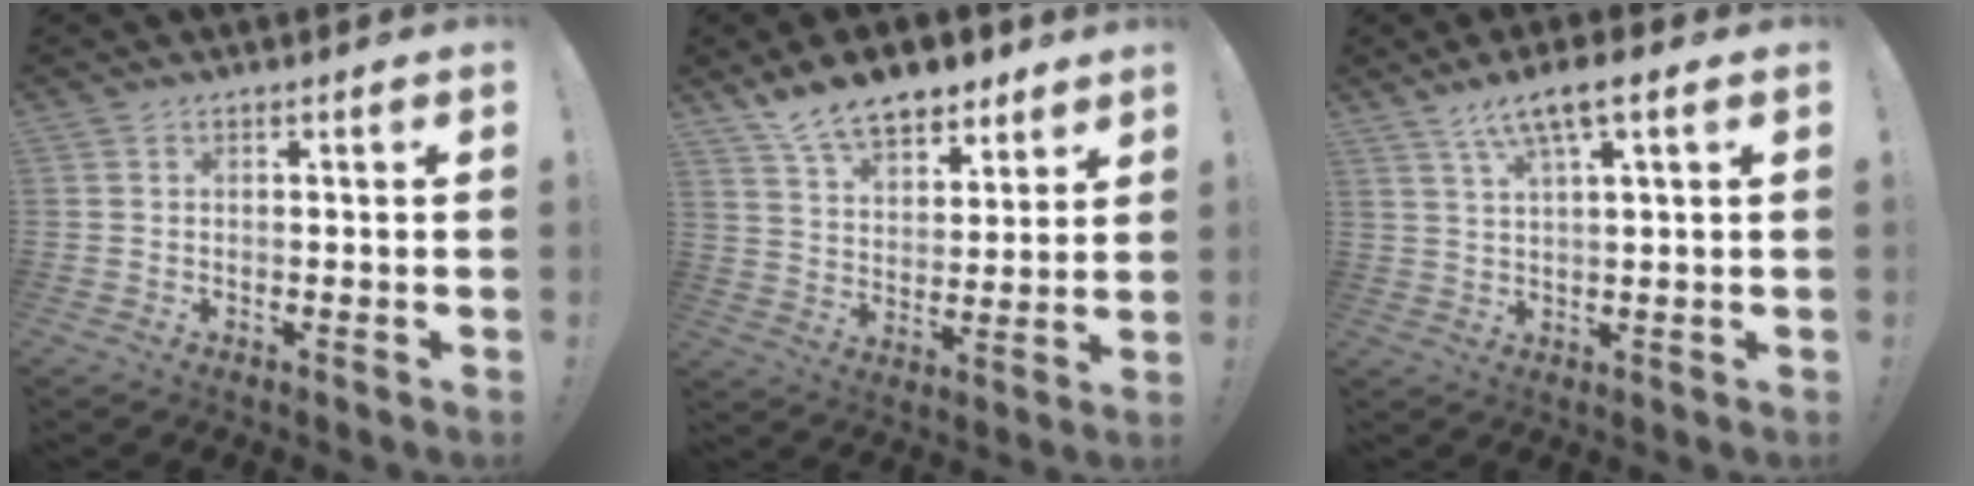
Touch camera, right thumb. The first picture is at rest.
{"total": 13.0, "force": [10.2, 6.2, 5.2], "torque": [-0.086, -0.070, 0.189]}
{"total": 6.9, "force": [4.0, 0.7, 5.5], "torque": [-0.099, -0.018, 0.069]}